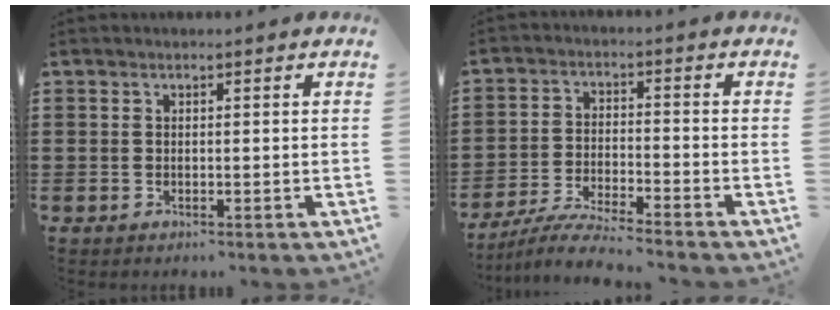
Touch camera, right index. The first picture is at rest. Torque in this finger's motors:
{"motor_torque": [0.08, 0.22, 0.11, 0.06]}